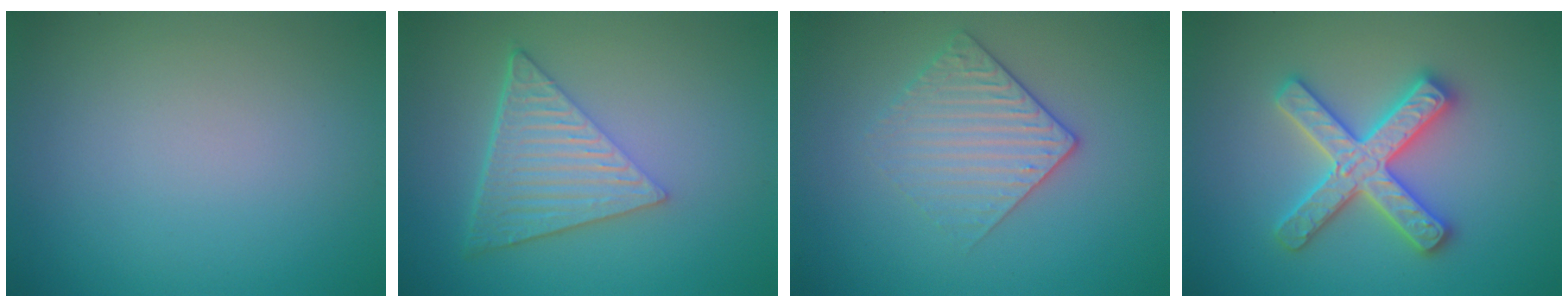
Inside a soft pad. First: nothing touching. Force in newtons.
{"total": 6.4, "press": 4.3, "slide": 4.7}
{"total": 3.0, "press": 2.7, "slide": 1.3}
{"total": 4.7, "press": 4.6, "slide": 0.7}